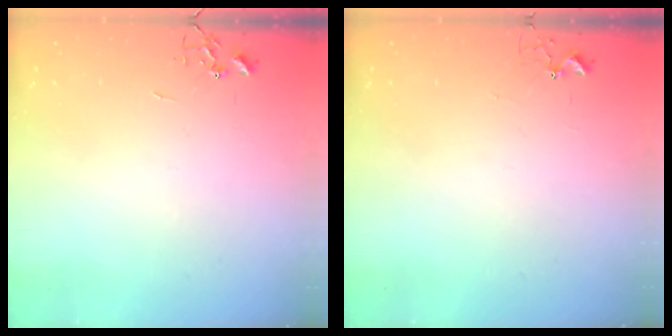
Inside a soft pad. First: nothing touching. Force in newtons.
{"total": 2.7, "press": 2.7, "slide": 0.2}